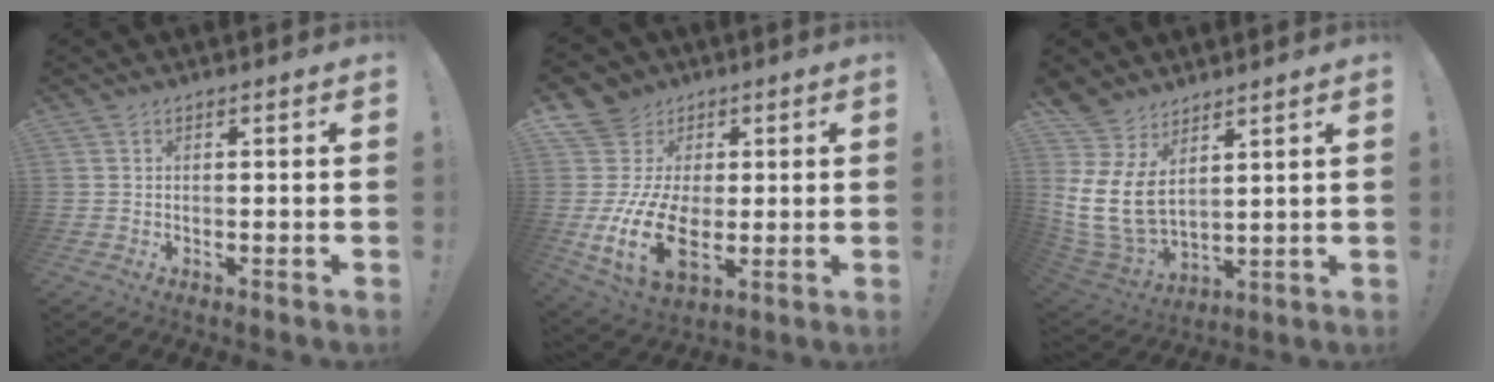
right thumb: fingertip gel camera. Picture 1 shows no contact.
{"total": 19.1, "force": [-1.6, 14.3, 12.5], "torque": [-0.235, 0.004, -0.015]}
{"total": 13.6, "force": [4.2, 9.0, 9.3], "torque": [-0.212, -0.041, 0.085]}